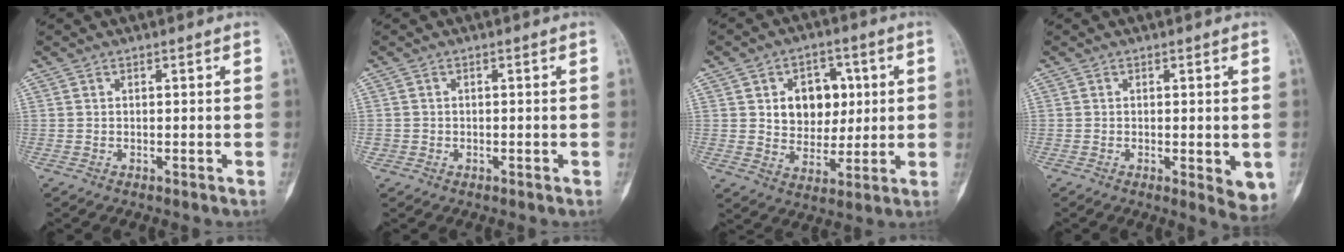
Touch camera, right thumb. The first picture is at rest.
{"total": 0.9, "force": [-0.3, 0.8, 0.1], "torque": [0.005, 0.005, -0.006]}
{"total": 10.9, "force": [2.4, 8.3, 6.6], "torque": [-0.046, -0.007, 0.043]}
{"total": 5.0, "force": [-1.0, 1.7, 4.6], "torque": [-0.053, -0.013, -0.010]}